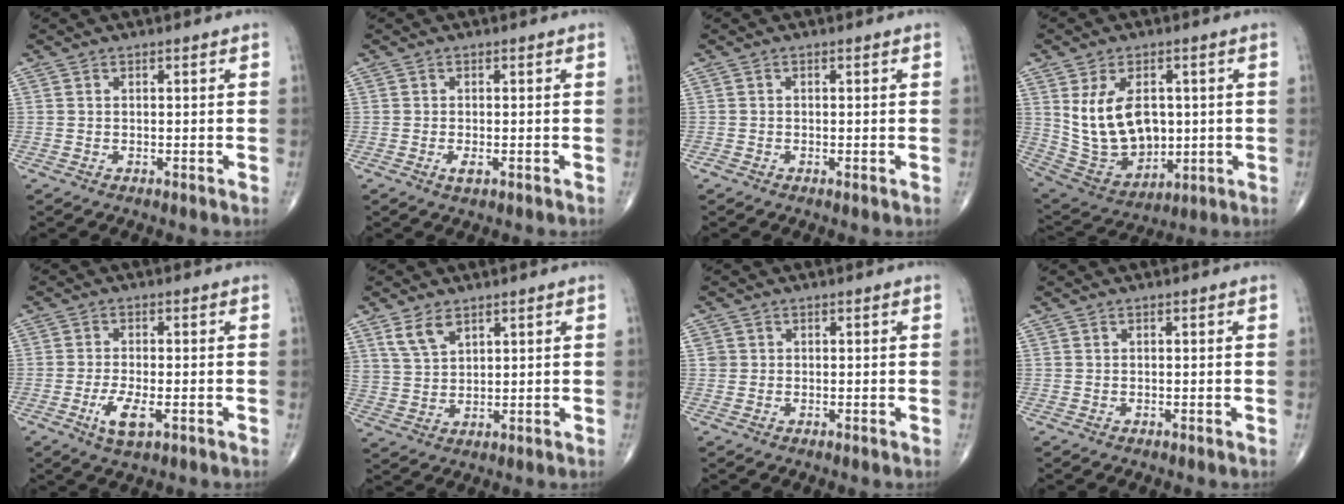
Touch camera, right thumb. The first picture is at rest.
{"total": 1.8, "force": [-0.6, 0.6, 1.5], "torque": [-0.029, -0.003, -0.012]}
{"total": 0.7, "force": [-0.3, 0.3, 0.5], "torque": [-0.010, -0.002, -0.009]}
{"total": 14.7, "force": [2.1, 9.8, 10.7], "torque": [-0.161, -0.012, 0.063]}
{"total": 5.3, "force": [-2.0, 1.9, 4.6], "torque": [-0.091, -0.003, -0.033]}
{"total": 5.5, "force": [3.5, 2.9, 3.1], "torque": [-0.055, -0.016, 0.079]}
{"total": 1.4, "force": [0.3, 1.3, 0.3], "torque": [0.004, 0.001, 0.004]}
{"total": 0.0}